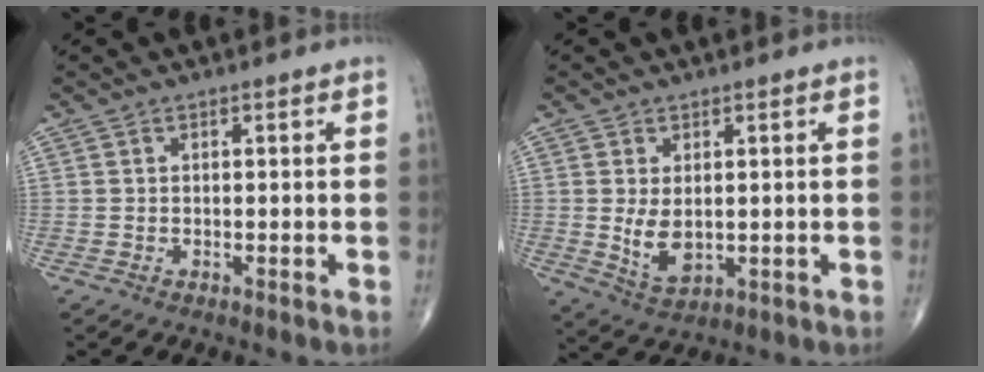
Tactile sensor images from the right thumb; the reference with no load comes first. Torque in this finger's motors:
{"motor_torque": [-0.40, 0.35, 0.50, 0.40, 0.03]}